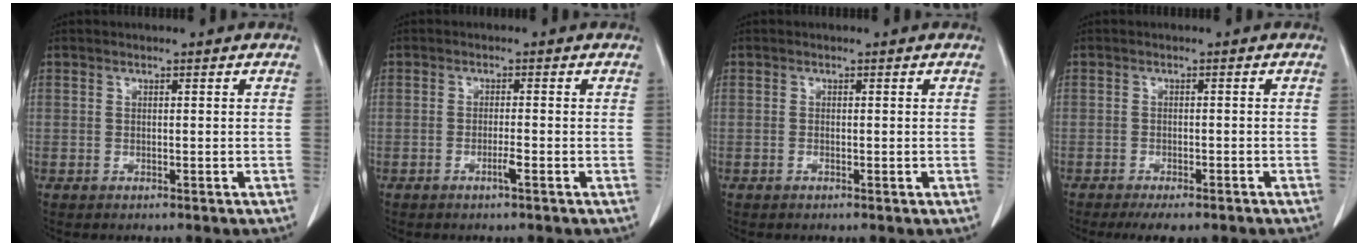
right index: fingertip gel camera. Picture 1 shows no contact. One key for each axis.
{"total": 1.8, "fx": -0.9, "fy": -0.2, "fz": 1.6, "tx": -0.031, "ty": -0.002, "tz": -0.018}
{"total": 0.9, "fx": -0.3, "fy": 0.2, "fz": 0.8, "tx": -0.014, "ty": -0.002, "tz": -0.003}
{"total": 5.2, "fx": -4.0, "fy": 1.6, "fz": 3.0, "tx": -0.031, "ty": -0.006, "tz": -0.055}